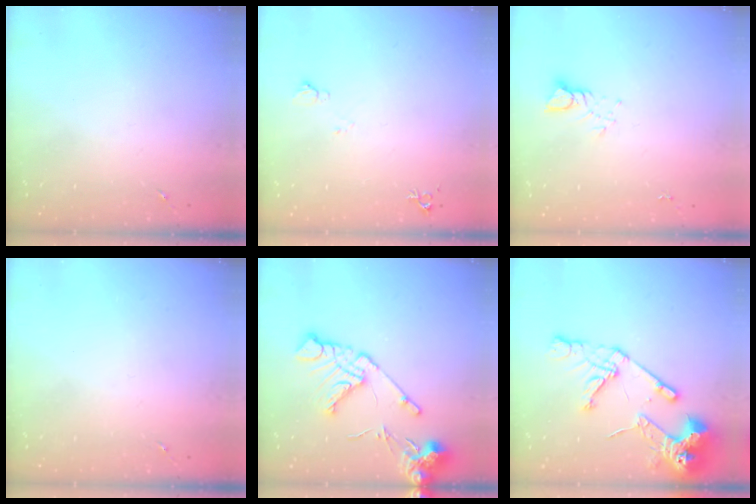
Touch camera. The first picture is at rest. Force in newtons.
{"total": 5.2, "press": 5.1, "slide": 1.1}
{"total": 3.8, "press": 3.8, "slide": 0.3}
{"total": 0.0}
{"total": 15.5, "press": 15.4, "slide": 2.0}
{"total": 17.1, "press": 17.0, "slide": 2.1}